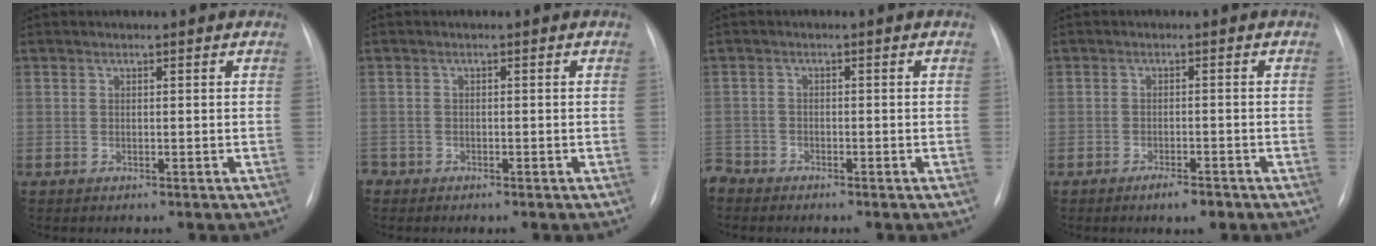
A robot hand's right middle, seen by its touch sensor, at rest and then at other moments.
{"total": 1.2, "force": [-0.9, 0.7, 0.1], "torque": [-0.002, 0.002, -0.016]}
{"total": 2.5, "force": [-2.4, 0.8, 0.0], "torque": [0.001, -0.005, -0.045]}
{"total": 2.8, "force": [-2.0, 0.6, 1.8], "torque": [-0.035, -0.004, -0.029]}